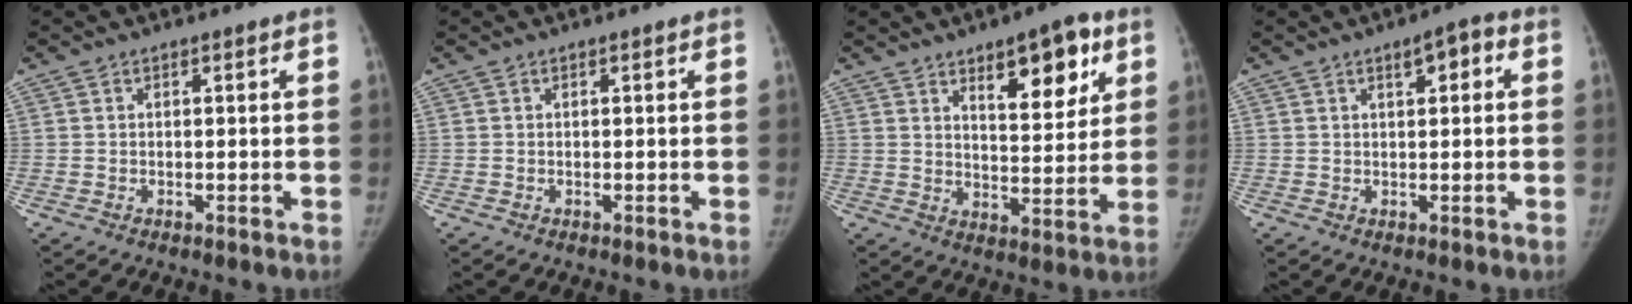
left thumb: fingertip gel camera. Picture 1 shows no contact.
{"total": 0.0}
{"total": 12.2, "force": [6.4, 5.2, 9.0], "torque": [-0.090, -0.035, 0.096]}
{"total": 4.0, "force": [1.5, 1.7, 3.3], "torque": [-0.036, 0.006, 0.016]}